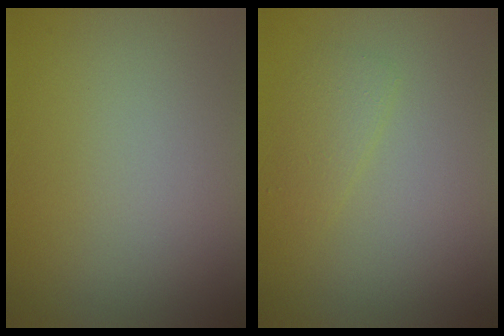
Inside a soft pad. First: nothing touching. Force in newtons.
{"total": 1.4, "press": 1.4, "slide": 0.1}